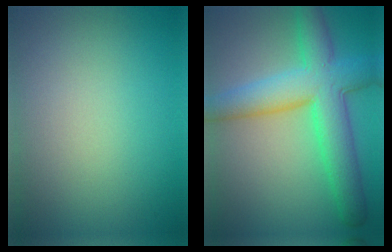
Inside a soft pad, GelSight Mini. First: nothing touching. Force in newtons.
{"total": 8.2, "press": 8.2, "slide": 0.3}